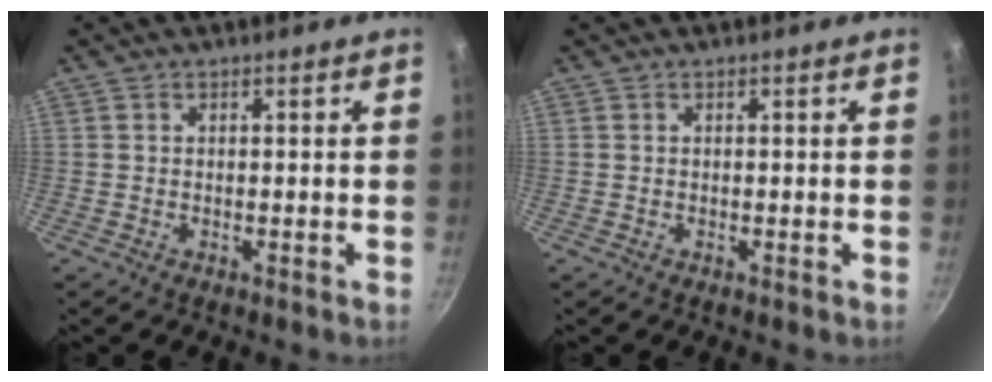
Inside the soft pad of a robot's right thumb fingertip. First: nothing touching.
{"total": 0.0}